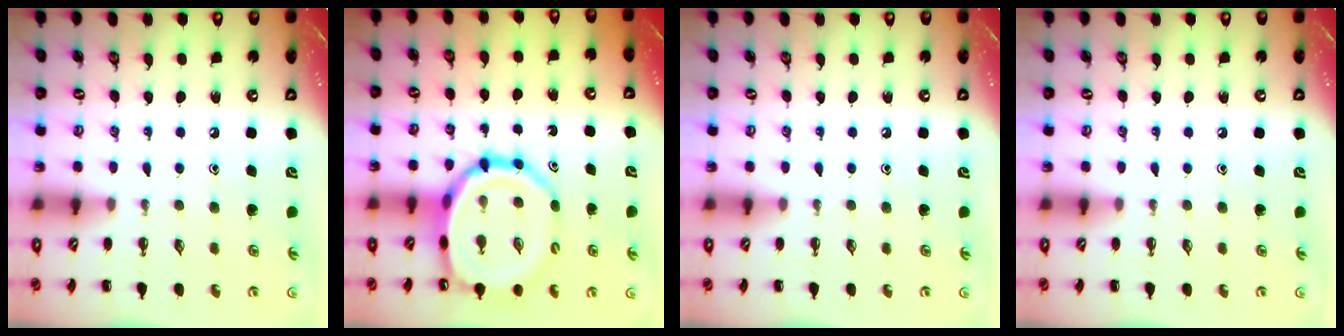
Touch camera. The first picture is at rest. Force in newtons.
{"total": 15.9, "press": 15.5, "slide": 3.5}
{"total": 0.0}
{"total": 0.0}